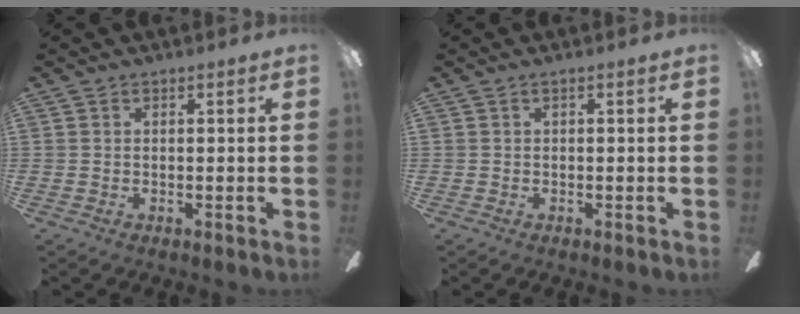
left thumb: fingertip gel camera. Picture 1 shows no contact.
{"total": 0.0}